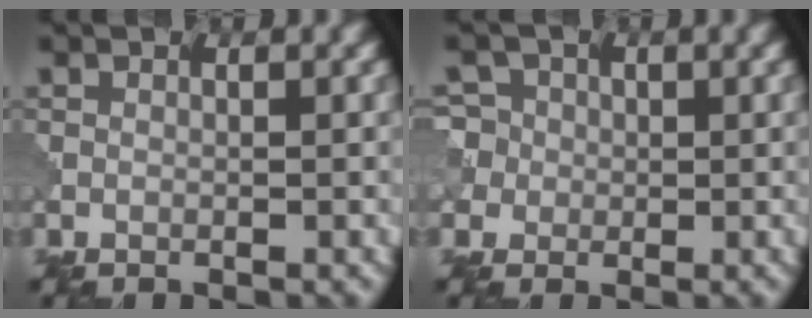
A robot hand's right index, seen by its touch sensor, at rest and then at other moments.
{"total": 5.4, "force": [0.7, 5.2, 1.5], "torque": [-0.033, 0.044, -0.006]}